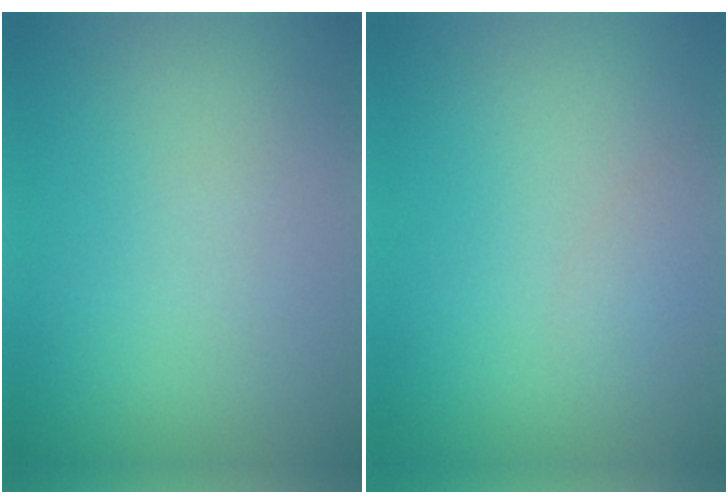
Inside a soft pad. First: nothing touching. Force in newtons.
{"total": 1.0, "press": 1.0, "slide": 0.0}